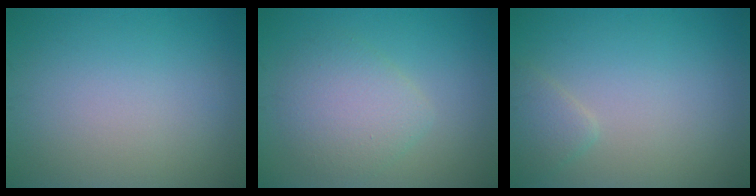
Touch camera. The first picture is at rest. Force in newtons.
{"total": 3.6, "press": 3.6, "slide": 0.2}
{"total": 1.6, "press": 1.6, "slide": 0.1}